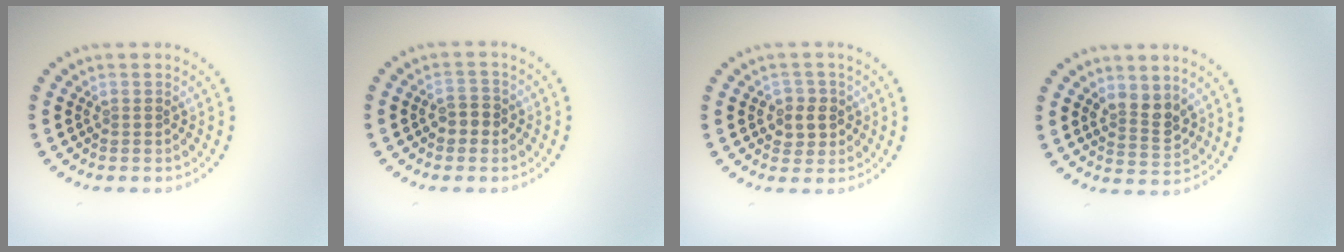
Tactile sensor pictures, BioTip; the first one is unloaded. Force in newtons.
{"total": 1.9, "press": 1.8, "slide": 0.5}
{"total": 2.4, "press": 2.3, "slide": 0.8}
{"total": 2.6, "press": 2.4, "slide": 1.0}